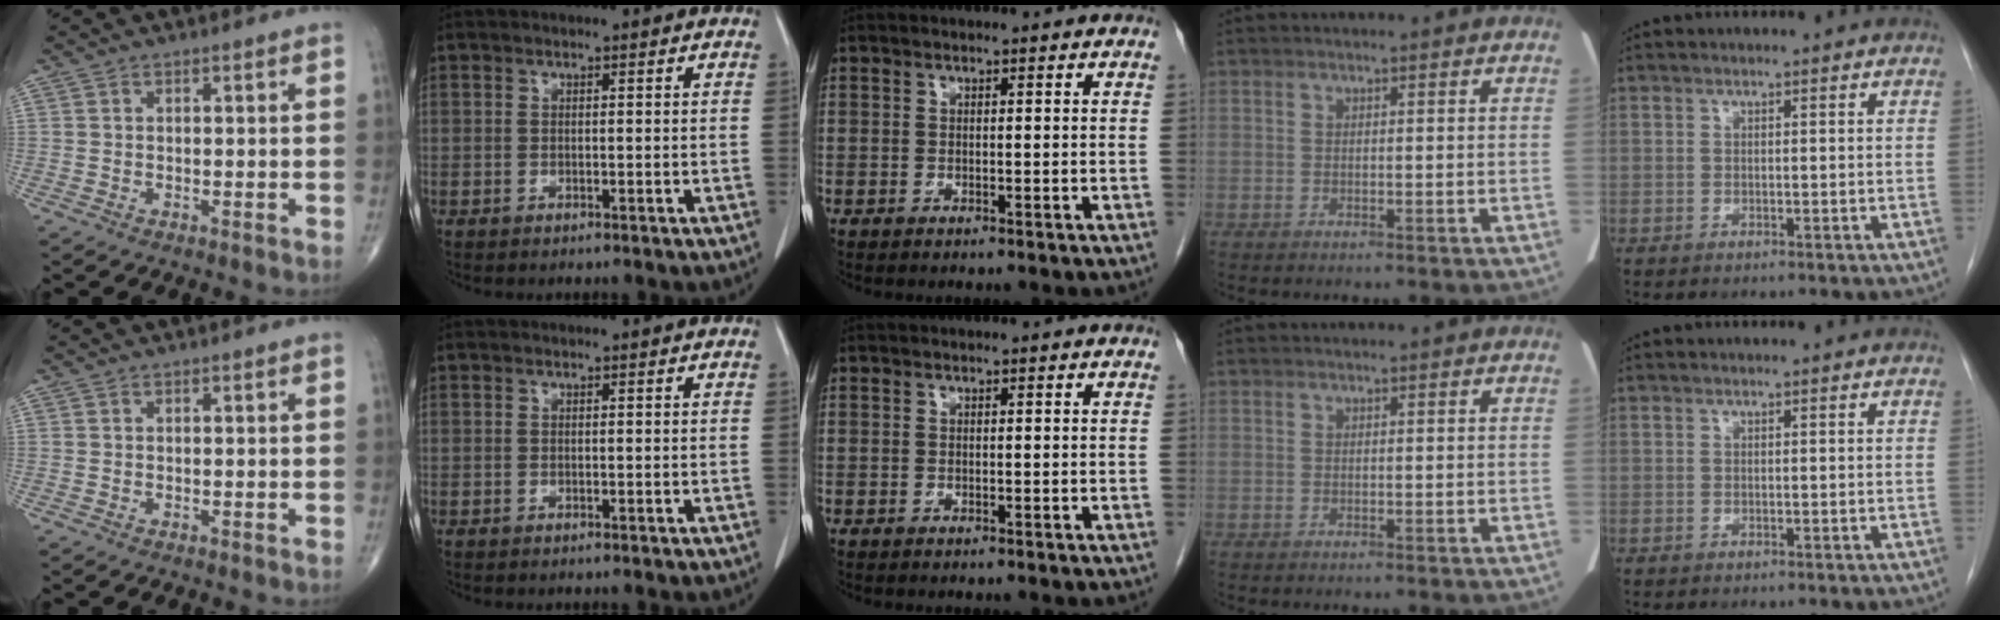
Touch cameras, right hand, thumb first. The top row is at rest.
{}